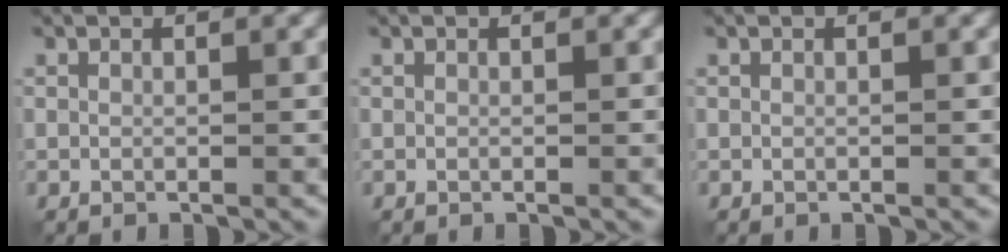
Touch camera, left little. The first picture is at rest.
{"total": 0.0}
{"total": 0.0}